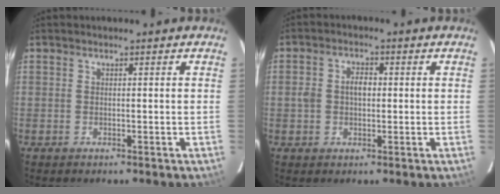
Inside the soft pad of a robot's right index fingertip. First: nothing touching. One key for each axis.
{"total": 3.9, "fx": 0.0, "fy": 2.7, "fz": 2.8, "tx": -0.050, "ty": 0.010, "tz": -0.001}